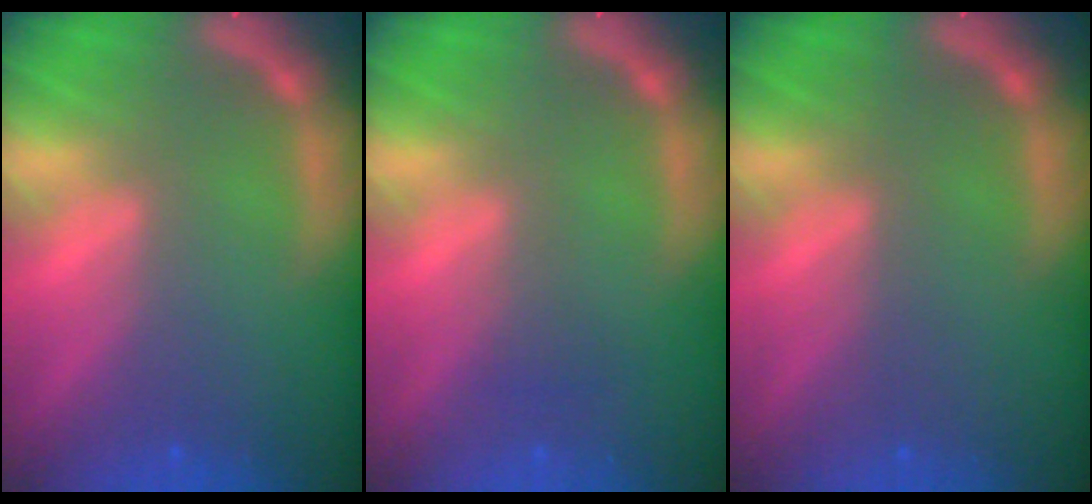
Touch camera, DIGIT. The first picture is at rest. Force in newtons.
{"total": 1.0}
{"total": 0.0}